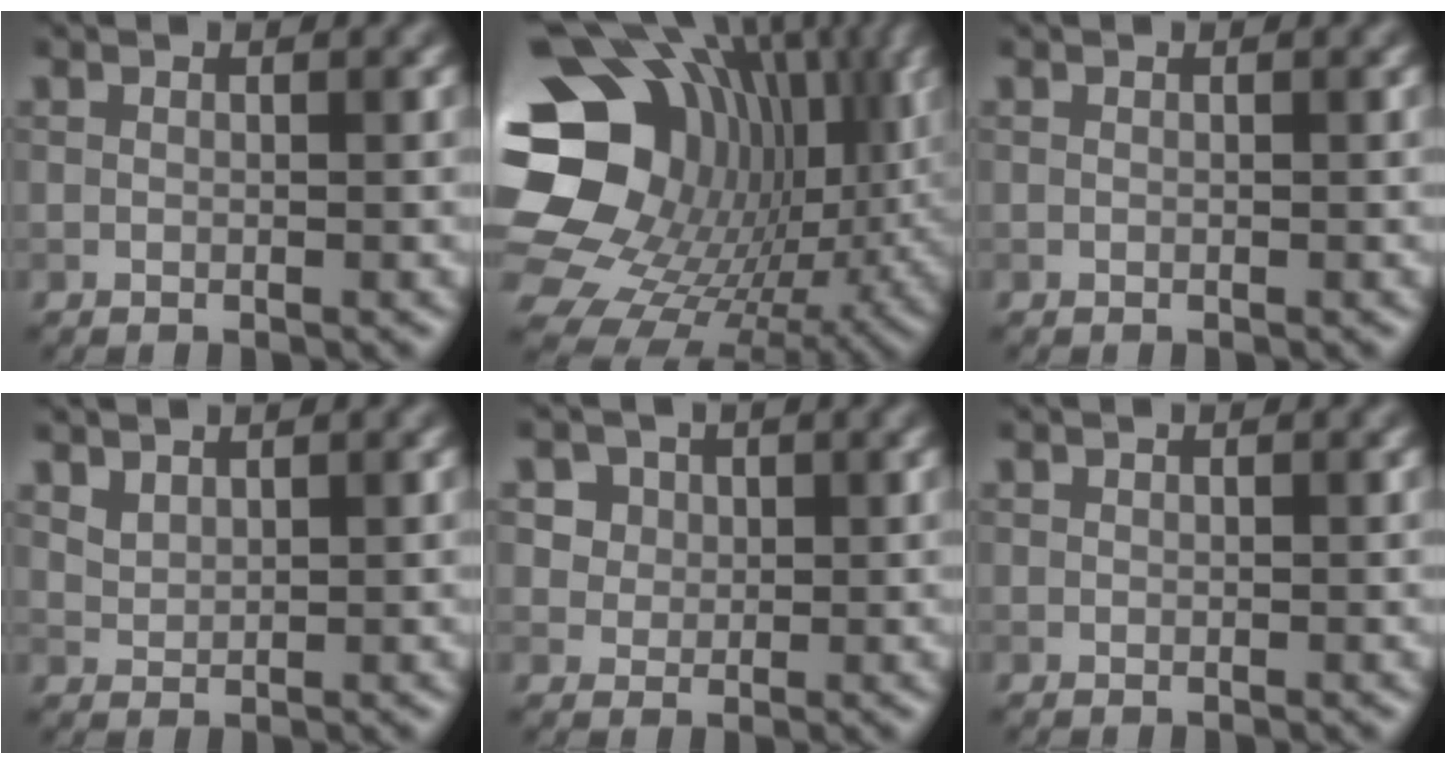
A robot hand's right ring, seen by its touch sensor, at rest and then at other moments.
{"total": 22.0, "force": [2.8, 17.8, 12.5], "torque": [-0.231, -0.021, 0.051]}
{"total": 0.0}
{"total": 1.7, "force": [1.4, 0.7, 0.6], "torque": [-0.020, 0.003, 0.032]}
{"total": 4.7, "force": [2.3, 3.6, 1.9], "torque": [-0.039, 0.004, 0.036]}
{"total": 0.0}